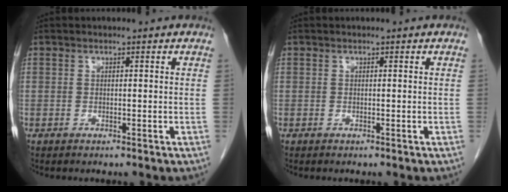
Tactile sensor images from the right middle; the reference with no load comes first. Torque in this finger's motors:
{"motor_torque": [0.00, 0.00, 0.00, 0.00]}